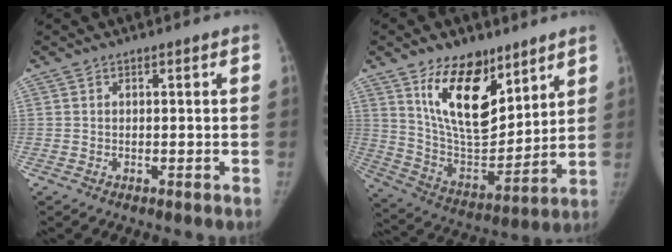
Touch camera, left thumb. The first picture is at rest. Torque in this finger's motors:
{"motor_torque": [0.58, 0.45, 1.77, -1.00, 0.45]}